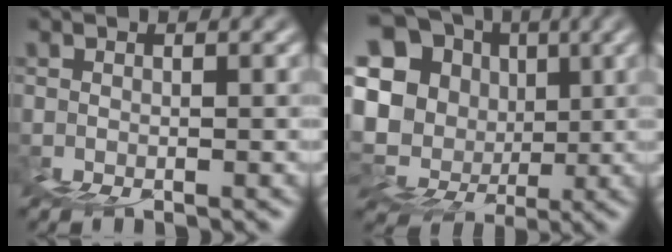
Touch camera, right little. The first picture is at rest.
{"total": 15.1, "force": [4.3, 13.9, 4.2], "torque": [-0.142, 0.027, 0.070]}